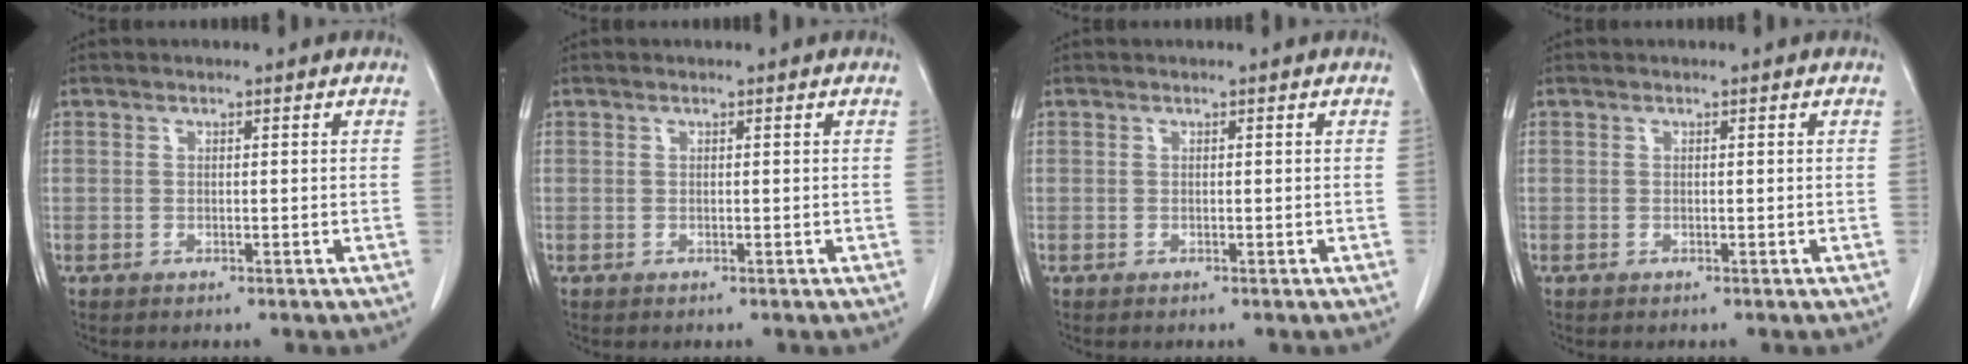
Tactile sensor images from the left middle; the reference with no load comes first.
{"total": 0.0}
{"total": 0.0}
{"total": 0.0}